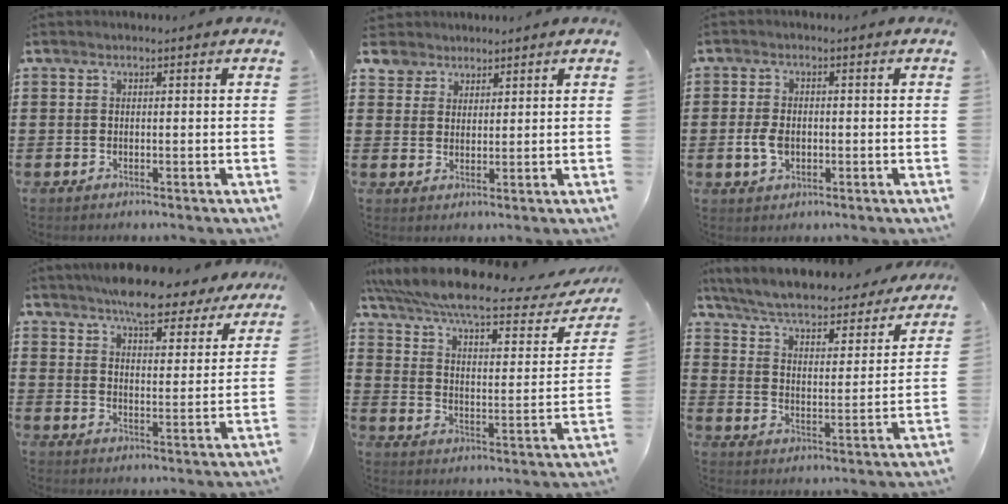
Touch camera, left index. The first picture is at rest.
{"total": 3.8, "force": [2.8, 2.5, 0.1], "torque": [-0.020, 0.005, 0.054]}
{"total": 3.8, "force": [-0.6, 2.5, 2.9], "torque": [-0.077, -0.002, -0.018]}
{"total": 7.0, "force": [6.4, 1.3, 2.6], "torque": [-0.057, -0.028, 0.113]}
{"total": 8.3, "force": [6.8, 0.6, 4.7], "torque": [-0.119, -0.044, 0.111]}
{"total": 5.6, "force": [5.2, 0.3, 2.0], "torque": [-0.064, -0.041, 0.084]}